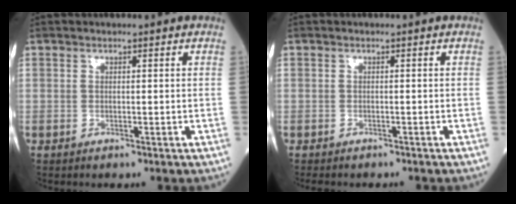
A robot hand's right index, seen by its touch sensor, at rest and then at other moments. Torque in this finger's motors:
{"motor_torque": [-0.70, 0.00, -1.06, -0.21]}